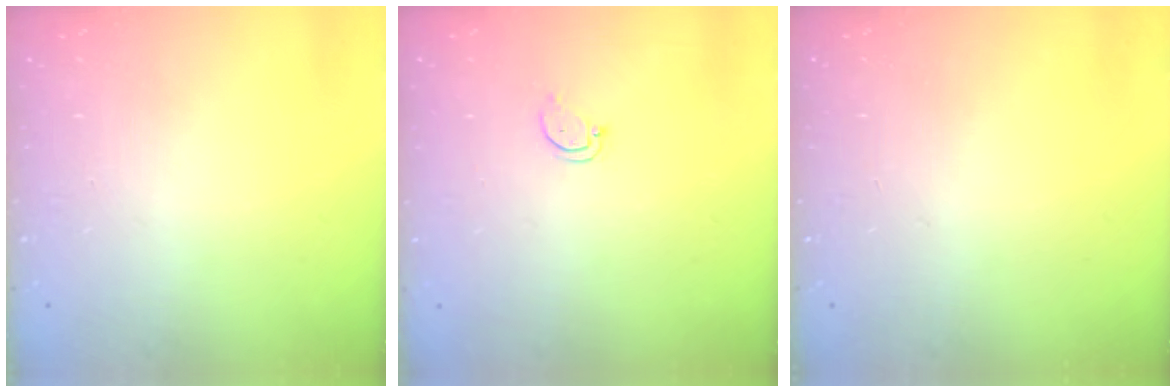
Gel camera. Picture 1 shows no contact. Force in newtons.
{"total": 3.1, "press": 3.1, "slide": 0.2}
{"total": 0.0}